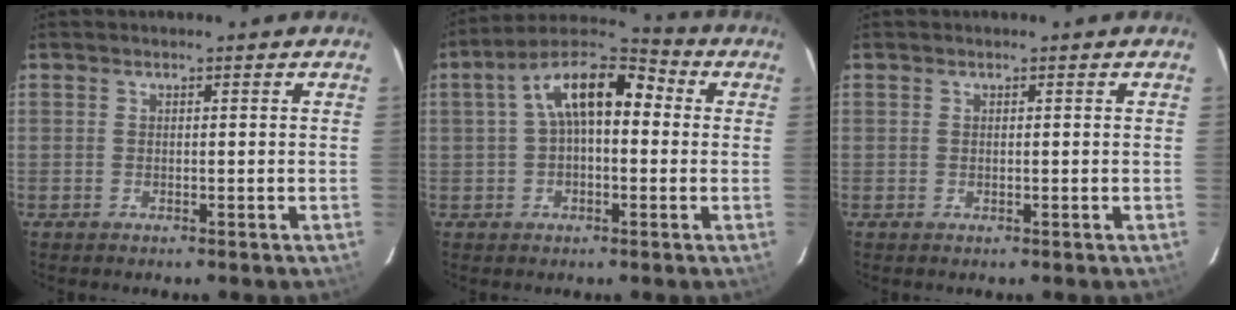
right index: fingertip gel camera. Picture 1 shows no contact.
{"total": 11.8, "force": [1.5, 6.0, 10.0], "torque": [-0.179, 0.038, 0.017]}
{"total": 0.0}